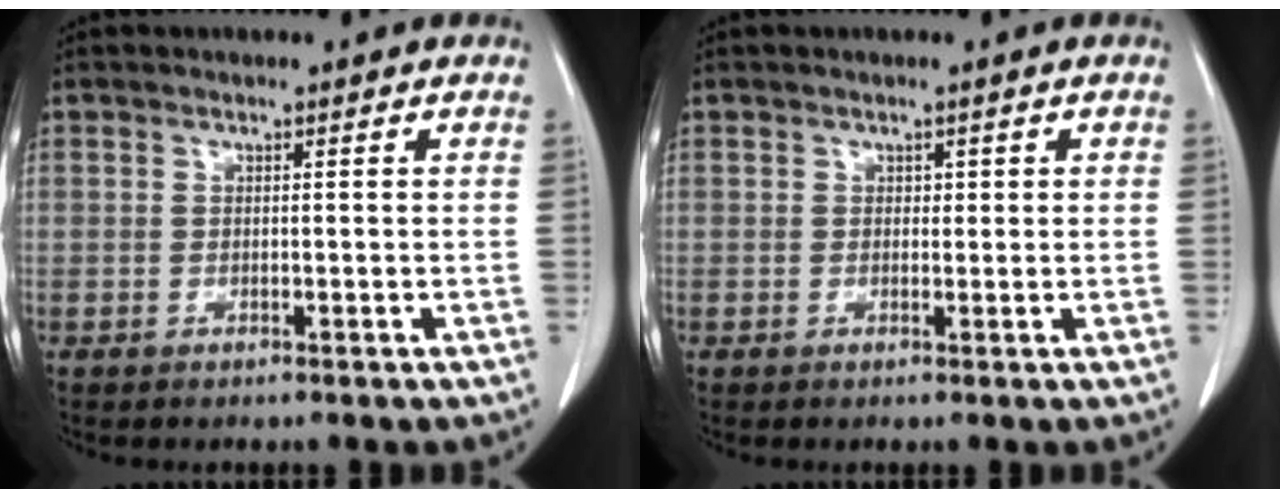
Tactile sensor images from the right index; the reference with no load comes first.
{"total": 1.0, "force": [0.3, 0.8, 0.5], "torque": [-0.001, 0.001, 0.004]}